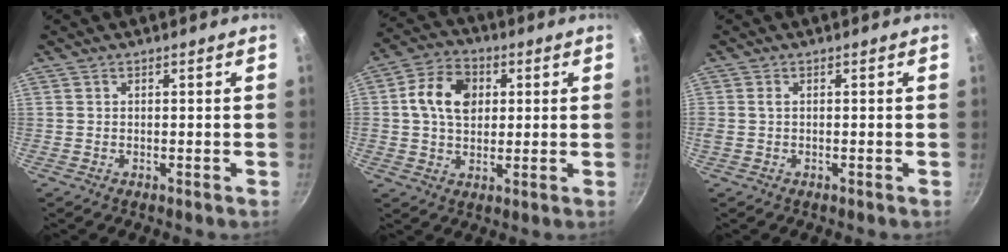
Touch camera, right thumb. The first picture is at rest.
{"total": 10.4, "force": [2.0, 7.7, 6.6], "torque": [-0.097, 0.007, 0.022]}
{"total": 0.8, "force": [0.0, 0.6, 0.6], "torque": [-0.012, 0.000, -0.001]}